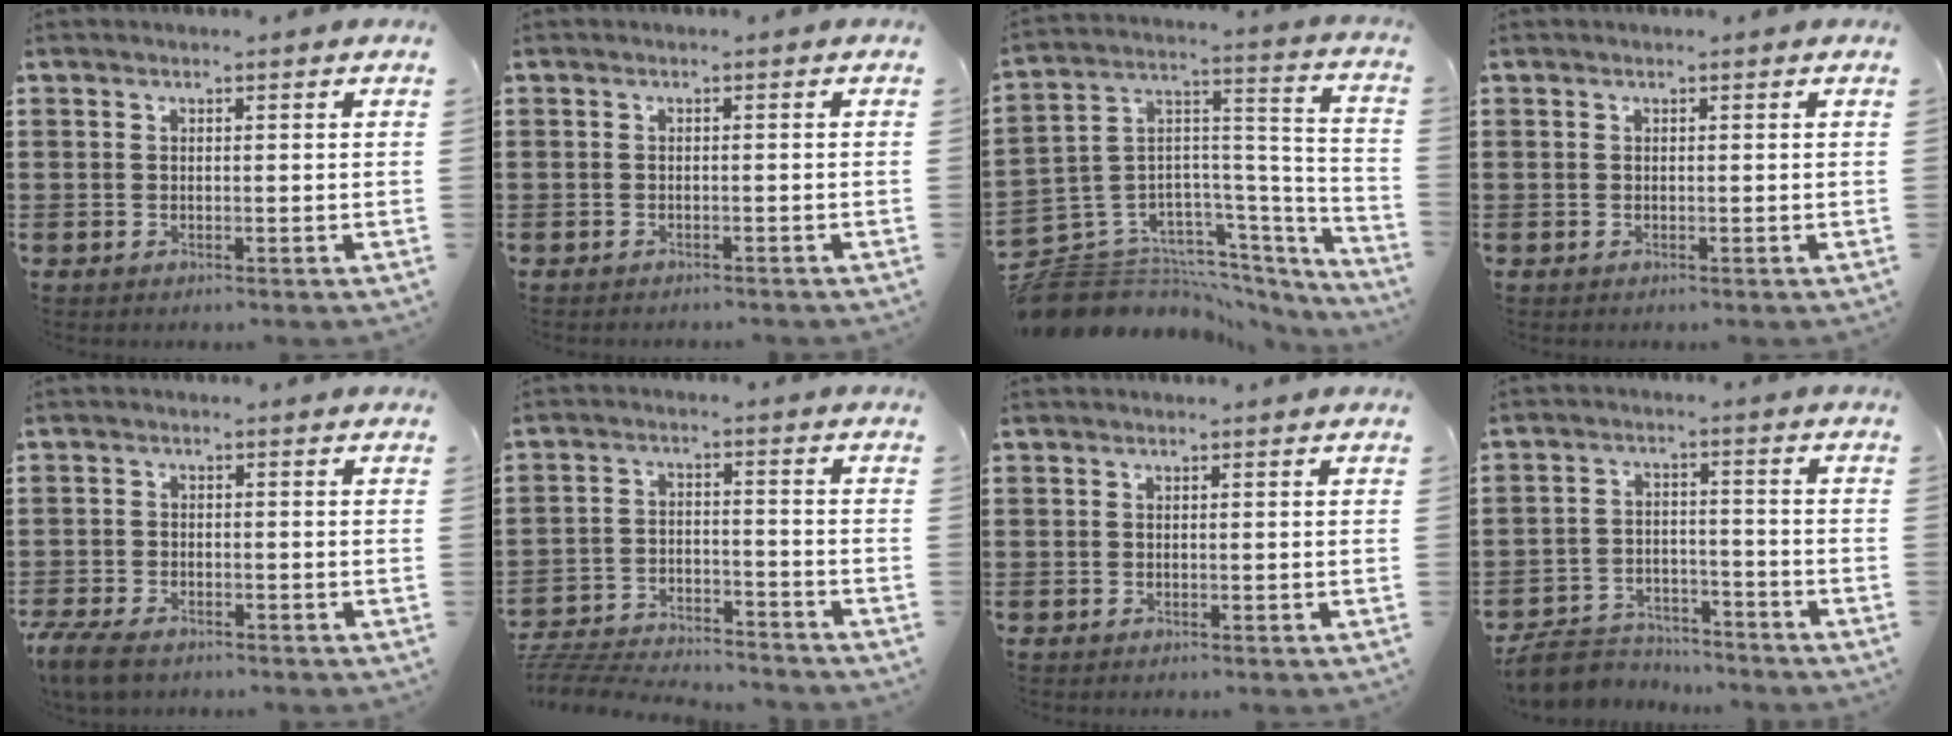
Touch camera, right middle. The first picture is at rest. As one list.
[{"total": 0.6, "force": [-0.6, 0.0, 0.0], "torque": [0.000, -0.001, -0.013]}, {"total": 7.5, "force": [-6.3, 4.0, 0.5], "torque": [-0.030, -0.010, -0.121]}, {"total": 0.0}, {"total": 3.4, "force": [-2.9, 1.0, 1.5], "torque": [-0.055, -0.007, -0.065]}, {"total": 5.9, "force": [-5.8, 0.6, 0.7], "torque": [-0.022, 0.005, -0.121]}, {"total": 0.0}, {"total": 6.5, "force": [-6.2, 1.6, 0.8], "torque": [-0.029, 0.012, -0.126]}]